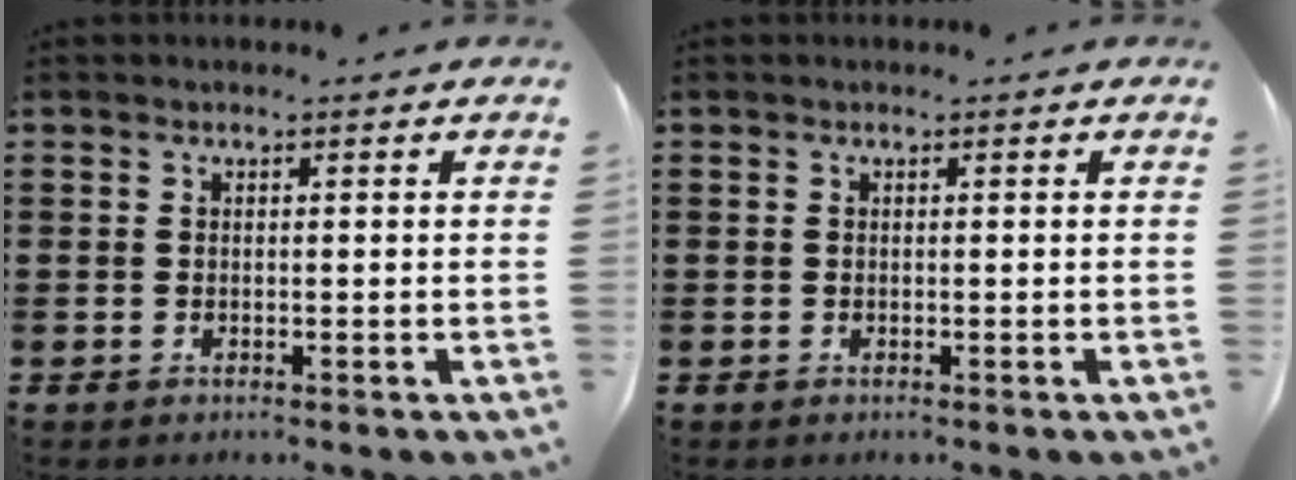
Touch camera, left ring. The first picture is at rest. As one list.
[{"total": 0.0}]